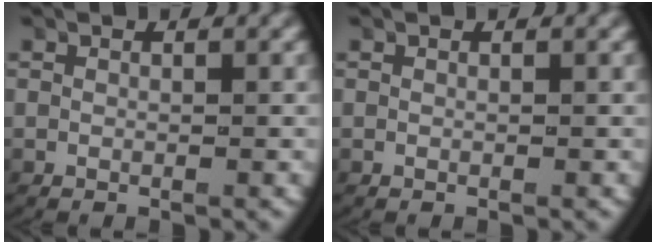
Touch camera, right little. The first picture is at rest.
{"total": 0.0}